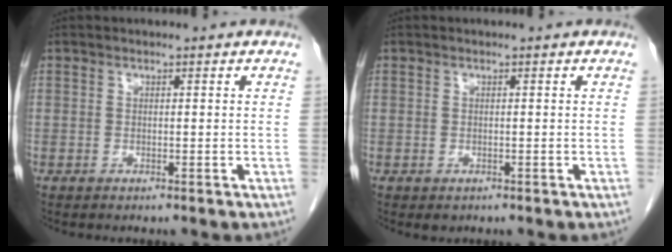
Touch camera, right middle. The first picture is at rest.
{"total": 0.7, "force": [-0.3, 0.5, 0.3], "torque": [-0.005, 0.001, 0.001]}